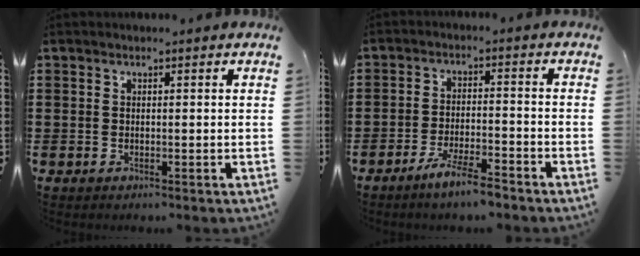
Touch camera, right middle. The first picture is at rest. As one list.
[{"total": 5.2, "force": [-4.3, 0.4, 2.9], "torque": [-0.061, -0.003, -0.081]}]